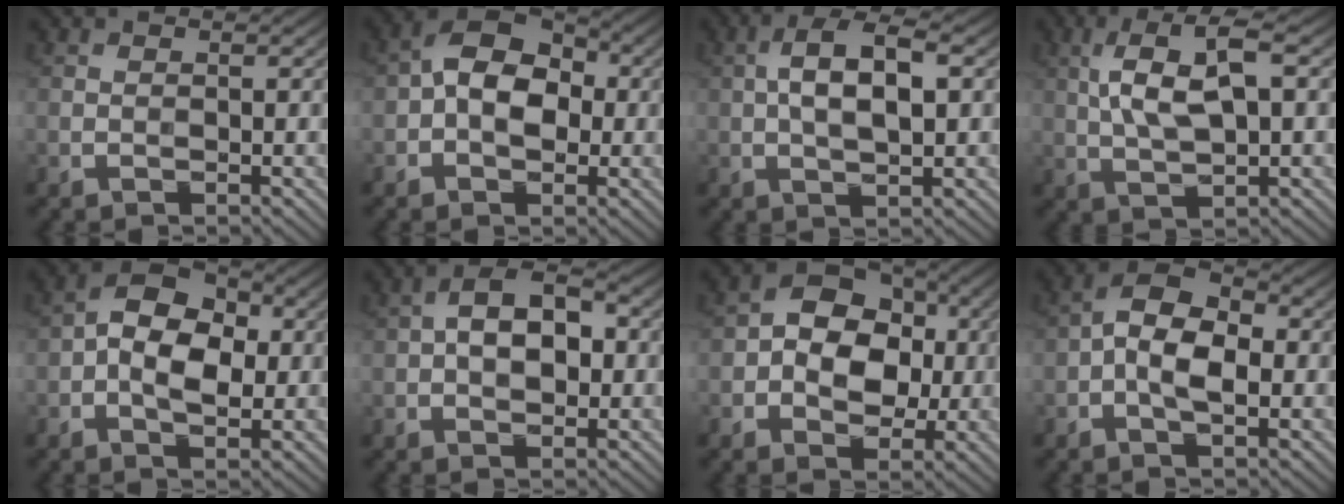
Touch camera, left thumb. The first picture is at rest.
{"total": 8.3, "force": [0.1, 5.4, 6.2], "torque": [-0.097, 0.014, -0.013]}
{"total": 7.1, "force": [0.9, 3.1, 6.3], "torque": [-0.123, 0.008, 0.014]}
{"total": 7.9, "force": [1.6, 2.9, 7.1], "torque": [-0.152, 0.008, 0.027]}
{"total": 8.3, "force": [0.1, 5.3, 6.4], "torque": [-0.112, 0.012, -0.010]}
{"total": 7.2, "force": [0.6, 4.3, 5.7], "torque": [-0.092, 0.013, 0.002]}
{"total": 9.2, "force": [0.0, 6.7, 6.3], "torque": [-0.095, 0.008, -0.017]}
{"total": 7.5, "force": [-1.0, 4.1, 6.2], "torque": [-0.115, 0.013, -0.030]}